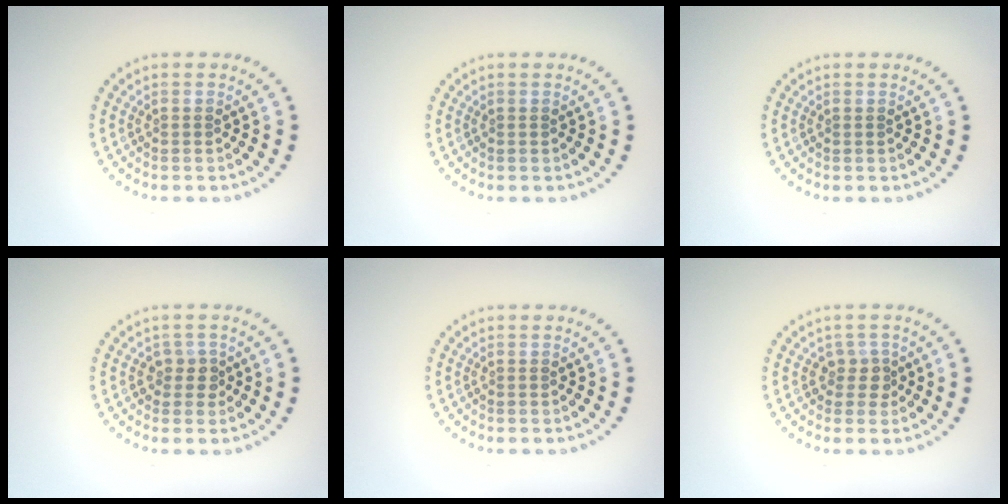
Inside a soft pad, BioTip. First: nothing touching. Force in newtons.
{"total": 0.0}
{"total": 0.0}
{"total": 1.8, "press": 1.5, "slide": 1.0}
{"total": 0.0}
{"total": 1.7, "press": 1.3, "slide": 1.1}